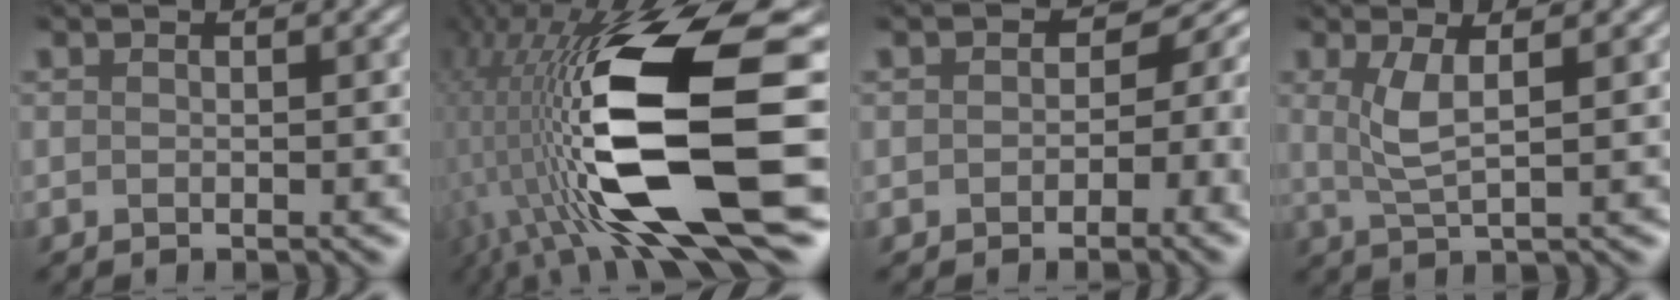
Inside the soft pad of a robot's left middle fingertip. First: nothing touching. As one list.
[{"total": 13.1, "force": [-1.2, 4.2, 12.4], "torque": [-0.243, -0.001, -0.015]}, {"total": 3.3, "force": [-0.6, 2.5, 2.0], "torque": [-0.016, -0.001, -0.021]}, {"total": 2.3, "force": [2.0, 0.1, 1.2], "torque": [-0.032, -0.003, 0.037]}]